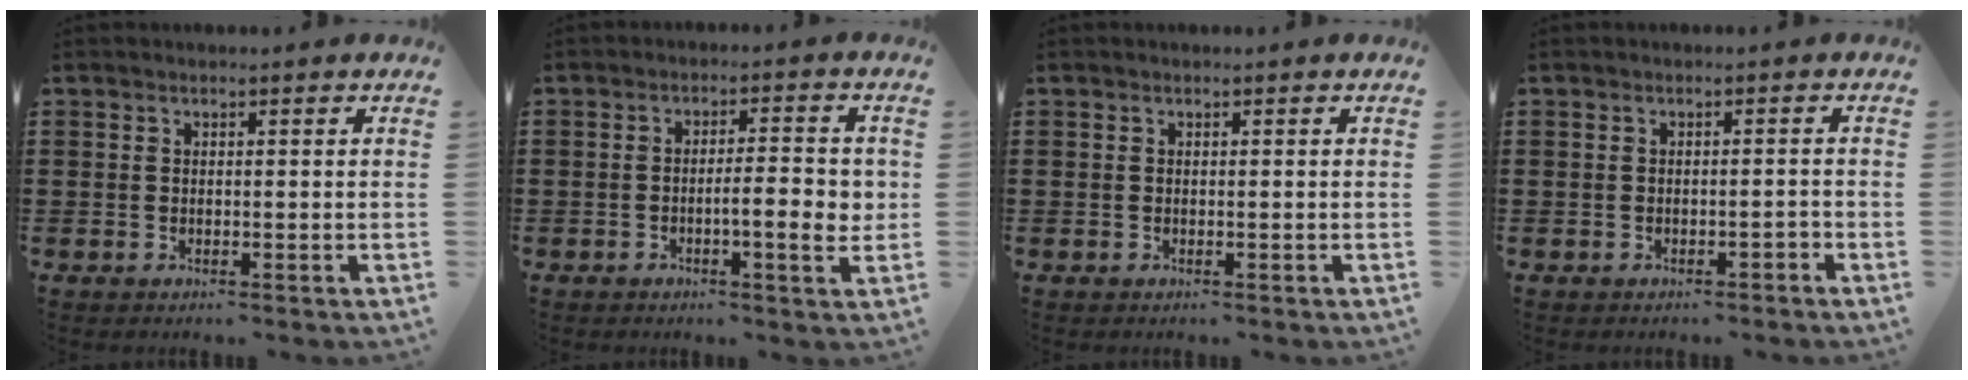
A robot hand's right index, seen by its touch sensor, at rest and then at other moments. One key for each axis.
{"total": 6.3, "fx": -1.0, "fy": 1.3, "fz": 6.1, "tx": -0.086, "ty": -0.002, "tz": -0.022}
{"total": 0.0}
{"total": 1.0, "fx": -0.8, "fy": 0.2, "fz": 0.5, "tx": -0.013, "ty": -0.002, "tz": -0.015}